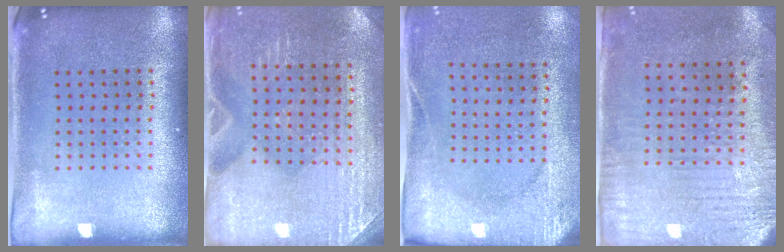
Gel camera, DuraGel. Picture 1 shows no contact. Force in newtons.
{"total": 3.0, "press": 2.9, "slide": 0.6}
{"total": 2.7, "press": 2.1, "slide": 1.6}
{"total": 3.0, "press": 2.4, "slide": 1.8}